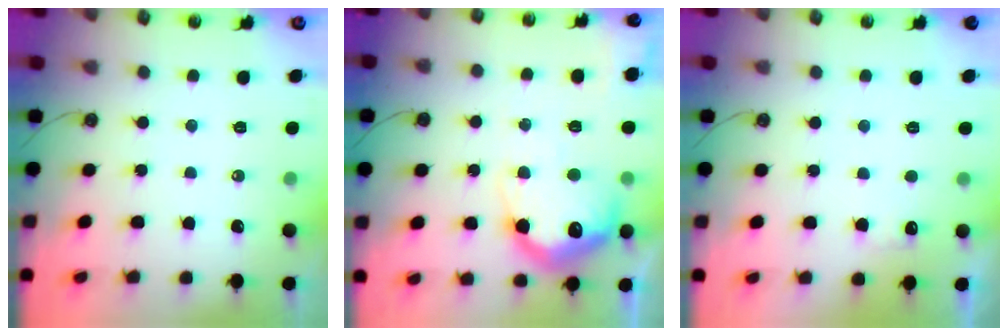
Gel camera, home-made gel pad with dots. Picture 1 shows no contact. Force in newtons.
{"total": 24.4, "press": 24.3, "slide": 2.0}
{"total": 5.0, "press": 4.8, "slide": 1.2}